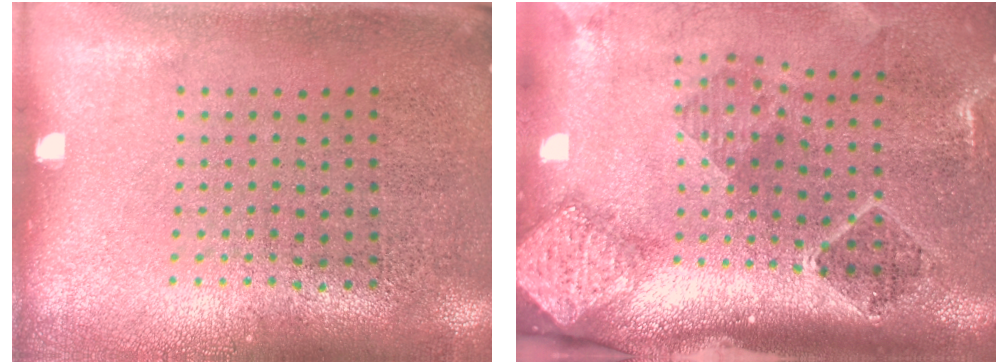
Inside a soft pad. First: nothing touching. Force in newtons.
{"total": 2.8, "press": 1.9, "slide": 2.1}